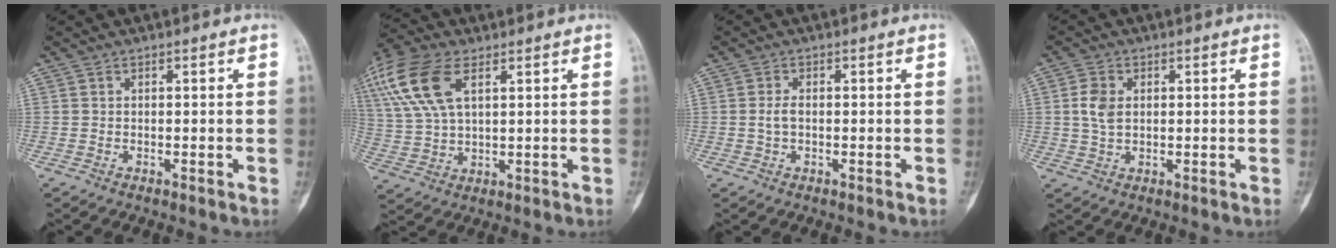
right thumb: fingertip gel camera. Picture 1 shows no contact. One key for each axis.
{"total": 15.0, "fx": 6.3, "fy": 7.7, "fz": 11.2, "tx": -0.249, "ty": 0.003, "tz": 0.123}
{"total": 2.0, "fx": -0.2, "fy": 1.1, "fz": 1.7, "tx": -0.036, "ty": 0.005, "tz": -0.004}
{"total": 4.7, "fx": 0.8, "fy": 3.3, "fz": 3.3, "tx": -0.060, "ty": 0.002, "tz": 0.015}